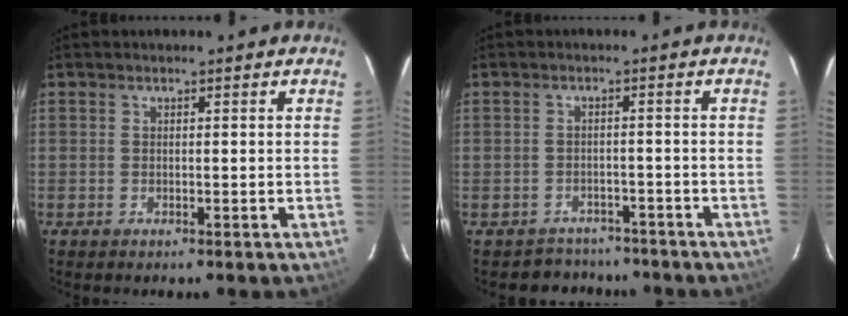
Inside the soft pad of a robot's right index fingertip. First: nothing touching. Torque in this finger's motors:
{"motor_torque": [-1.52, 0.07, -1.05, -0.21]}